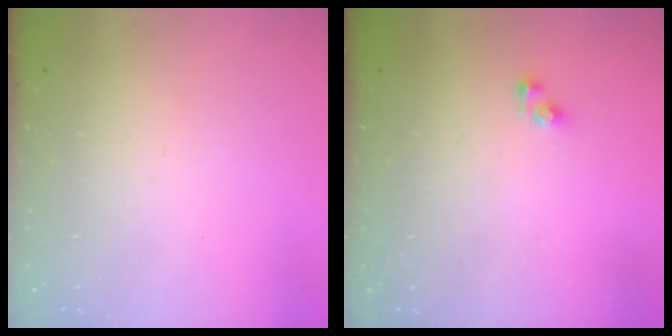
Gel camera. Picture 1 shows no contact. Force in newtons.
{"total": 3.7, "press": 3.7, "slide": 0.2}